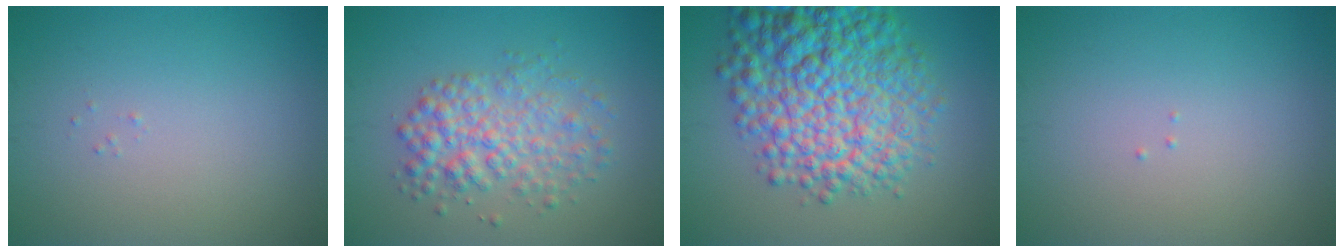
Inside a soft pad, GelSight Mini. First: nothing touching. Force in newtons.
{"total": 4.4, "press": 4.4, "slide": 0.1}
{"total": 11.7, "press": 11.7, "slide": 0.4}
{"total": 0.0}